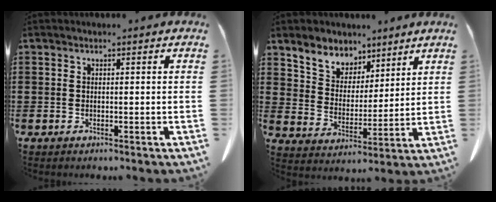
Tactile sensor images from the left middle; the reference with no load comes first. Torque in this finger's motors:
{"motor_torque": [1.59, -0.29, 0.46, 0.08]}